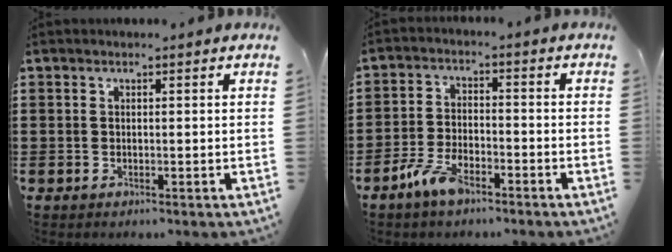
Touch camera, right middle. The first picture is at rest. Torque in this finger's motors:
{"motor_torque": [1.44, 0.70, 0.08, 0.05]}